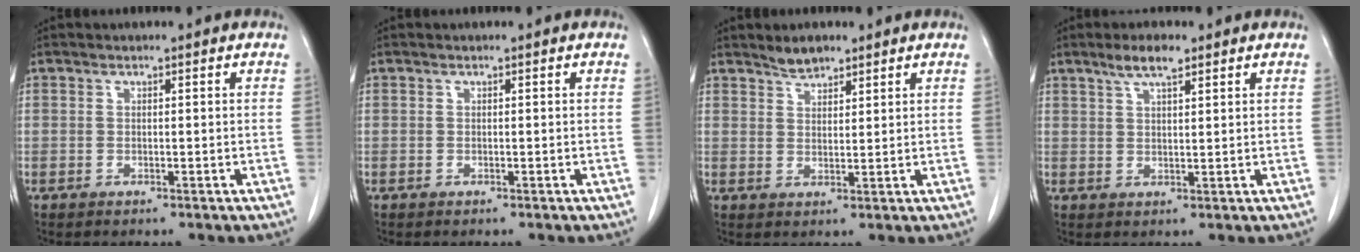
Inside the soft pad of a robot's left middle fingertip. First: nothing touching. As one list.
[{"total": 0.0}, {"total": 3.0, "force": [2.7, 1.0, 0.9], "torque": [-0.020, 0.003, 0.048]}, {"total": 4.3, "force": [3.0, 0.9, 2.9], "torque": [-0.059, 0.005, 0.056]}]